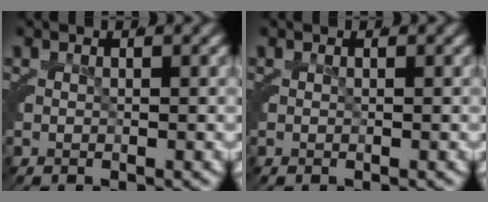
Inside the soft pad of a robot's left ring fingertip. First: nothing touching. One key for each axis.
{"total": 0.0}